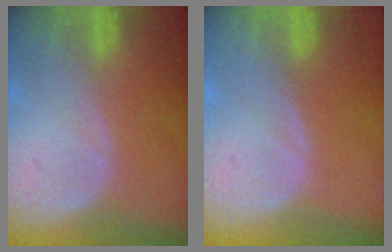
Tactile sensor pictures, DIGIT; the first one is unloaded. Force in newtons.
{"total": 0.0}